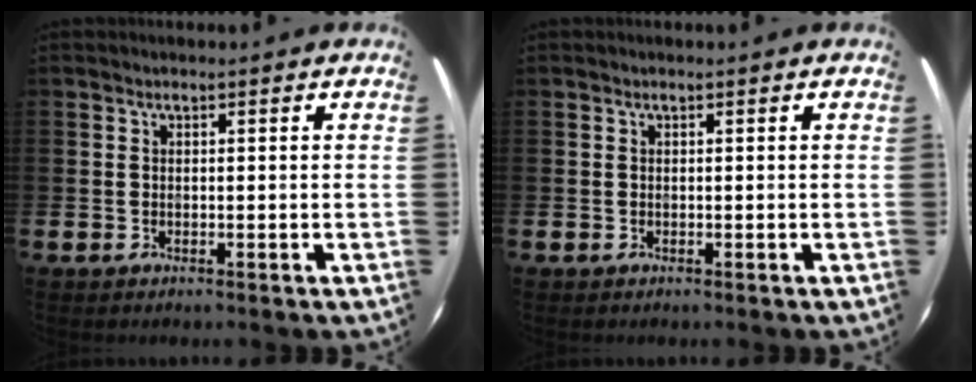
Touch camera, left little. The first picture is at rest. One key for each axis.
{"total": 0.0}